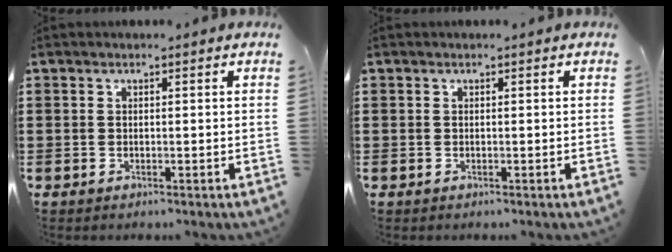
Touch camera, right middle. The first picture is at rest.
{"total": 0.0}